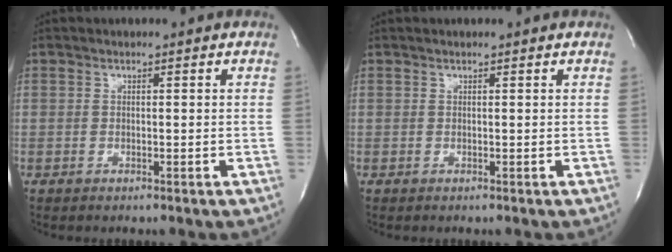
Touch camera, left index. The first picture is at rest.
{"total": 0.6, "force": [0.6, 0.0, 0.2], "torque": [-0.007, 0.001, 0.007]}